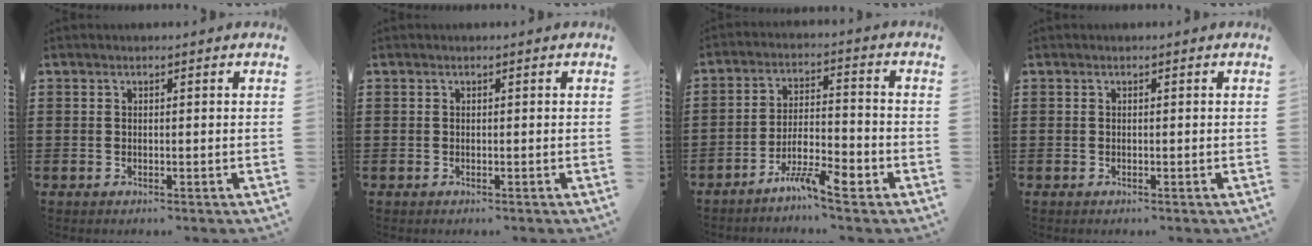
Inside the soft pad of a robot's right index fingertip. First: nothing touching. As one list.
[{"total": 0.0}, {"total": 6.8, "force": [-4.7, 1.7, 4.6], "torque": [-0.094, 0.004, -0.089]}, {"total": 0.0}]